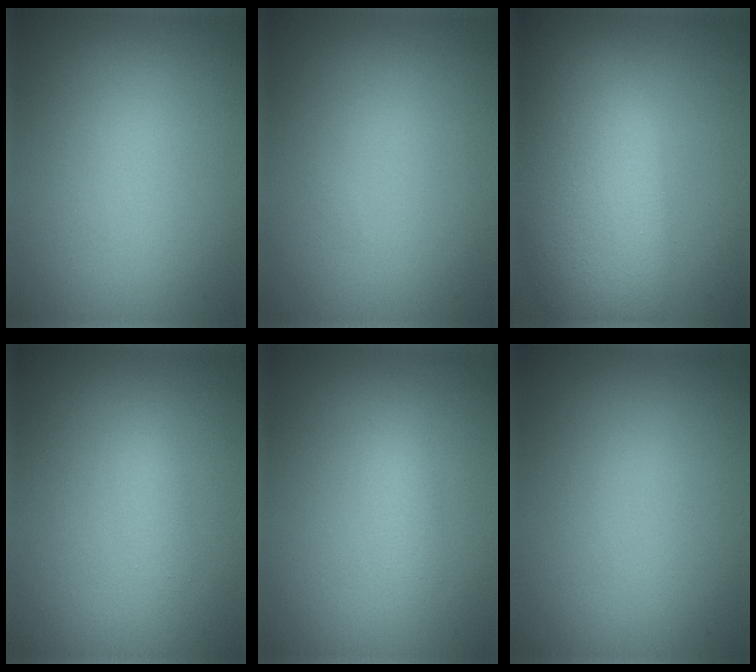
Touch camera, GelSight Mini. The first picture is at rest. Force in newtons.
{"total": 0.0}
{"total": 10.8, "press": 10.8, "slide": 0.7}
{"total": 1.0, "press": 1.0, "slide": 0.1}
{"total": 1.3, "press": 1.3, "slide": 0.1}
{"total": 0.0}